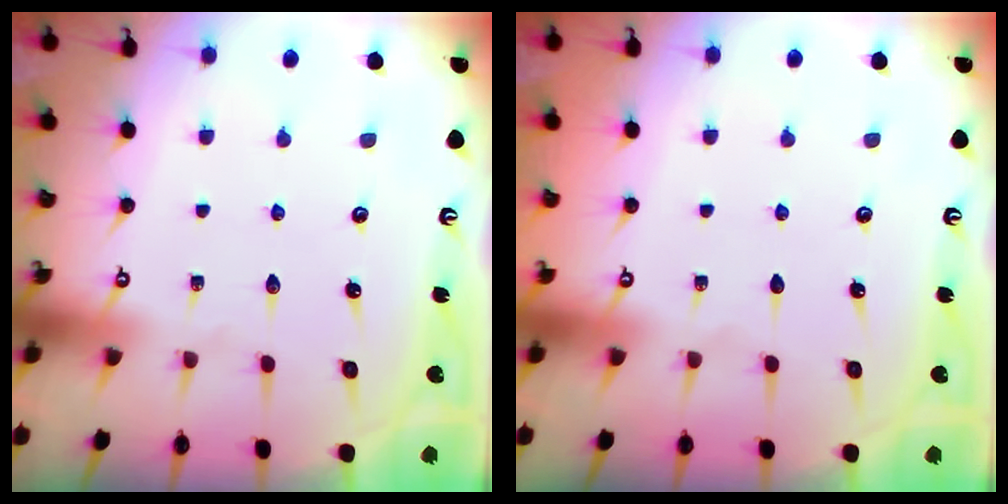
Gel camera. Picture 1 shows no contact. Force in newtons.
{"total": 0.0}